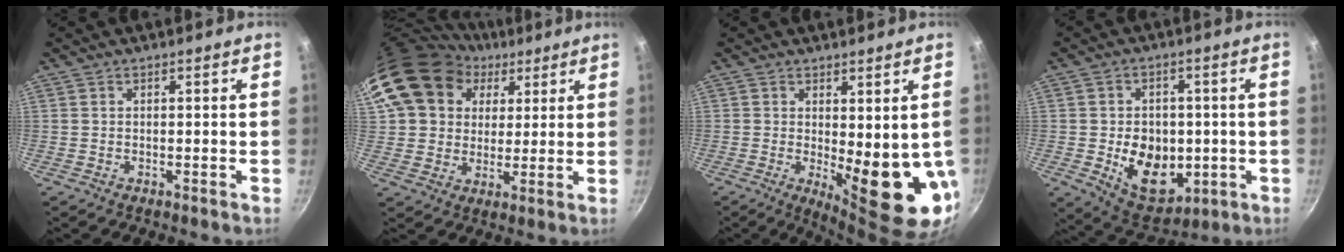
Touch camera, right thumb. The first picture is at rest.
{"total": 17.3, "force": [7.7, 13.8, 7.0], "torque": [-0.110, 0.006, 0.135]}
{"total": 12.4, "force": [-0.4, 4.3, 11.6], "torque": [-0.136, -0.025, 0.009]}
{"total": 13.9, "force": [-2.0, 10.3, 9.1], "torque": [-0.097, -0.005, -0.011]}